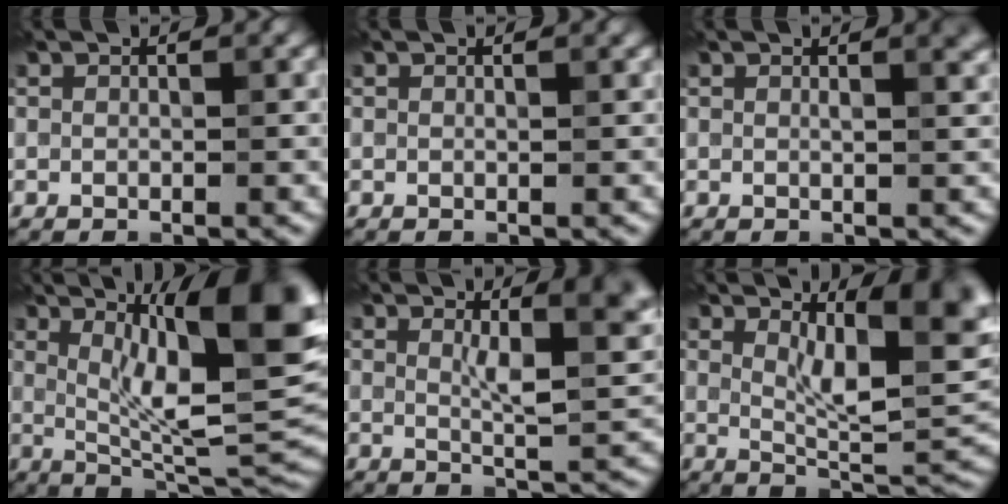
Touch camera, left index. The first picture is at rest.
{"total": 0.0}
{"total": 1.9, "force": [1.0, 0.5, 1.5], "torque": [-0.008, 0.006, 0.013]}
{"total": 13.2, "force": [3.8, 3.5, 12.2], "torque": [-0.163, 0.002, 0.063]}
{"total": 6.1, "force": [2.1, 1.4, 5.6], "torque": [-0.082, -0.002, 0.036]}
{"total": 7.3, "force": [3.0, 1.6, 6.5], "torque": [-0.095, -0.002, 0.053]}